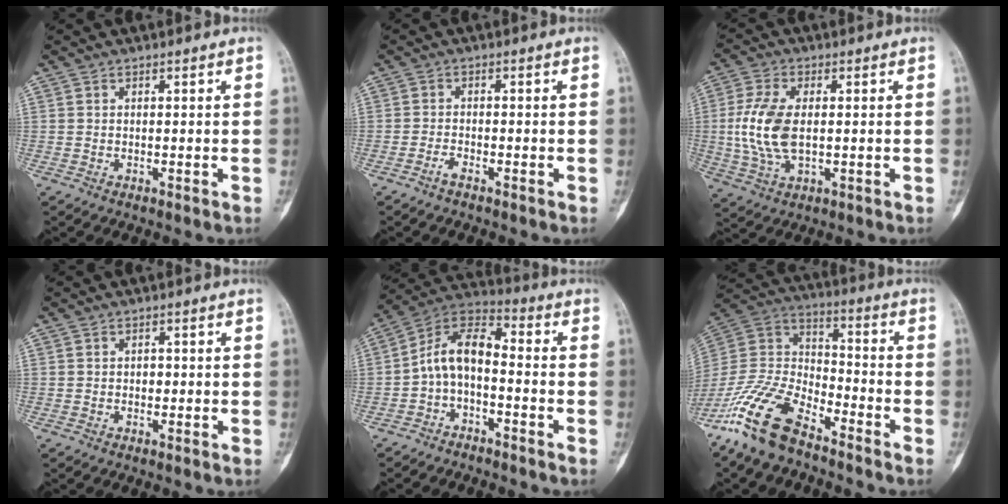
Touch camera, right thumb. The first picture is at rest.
{"total": 1.5, "force": [-1.2, 0.3, 0.8], "torque": [-0.023, 0.006, -0.026]}
{"total": 10.6, "force": [0.2, 5.6, 9.0], "torque": [-0.198, -0.002, 0.008]}
{"total": 1.1, "force": [0.1, 0.9, 0.6], "torque": [-0.001, 0.003, 0.001]}
{"total": 9.3, "force": [-2.3, 5.1, 7.5], "torque": [-0.128, 0.060, -0.059]}
{"total": 16.1, "force": [-11.6, 6.4, 9.2], "torque": [-0.183, 0.062, -0.229]}